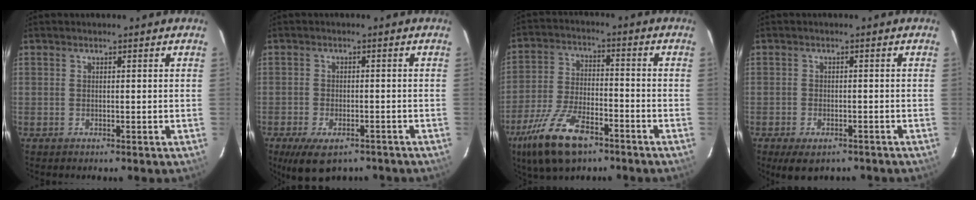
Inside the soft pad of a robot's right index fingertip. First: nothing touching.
{"total": 9.3, "force": [-6.4, 4.2, 5.2], "torque": [-0.109, -0.020, -0.097]}
{"total": 14.8, "force": [-9.5, 5.9, 9.7], "torque": [-0.213, -0.024, -0.176]}
{"total": 6.5, "force": [-4.6, 2.9, 3.4], "torque": [-0.070, -0.017, -0.065]}